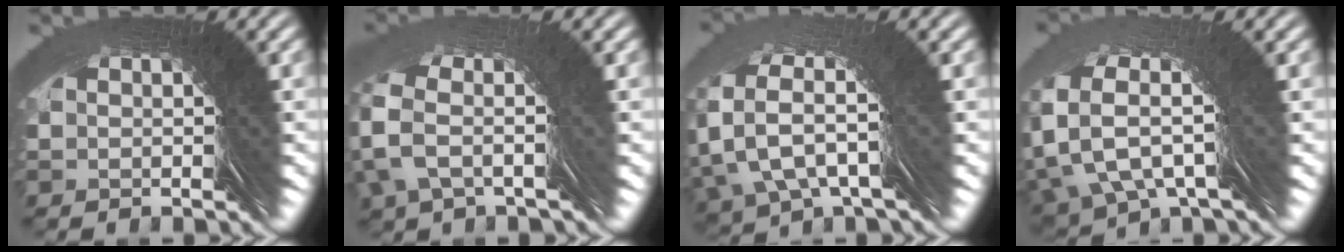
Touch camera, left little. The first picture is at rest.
{"total": 3.7, "force": [3.0, -2.1, -0.7], "torque": [-0.001, 0.053, 0.033]}
{"total": 4.7, "force": [3.8, -1.9, -2.0], "torque": [-0.012, 0.033, 0.051]}
{"total": 4.0, "force": [4.0, 0.0, -0.1], "torque": [-0.033, 0.029, 0.052]}